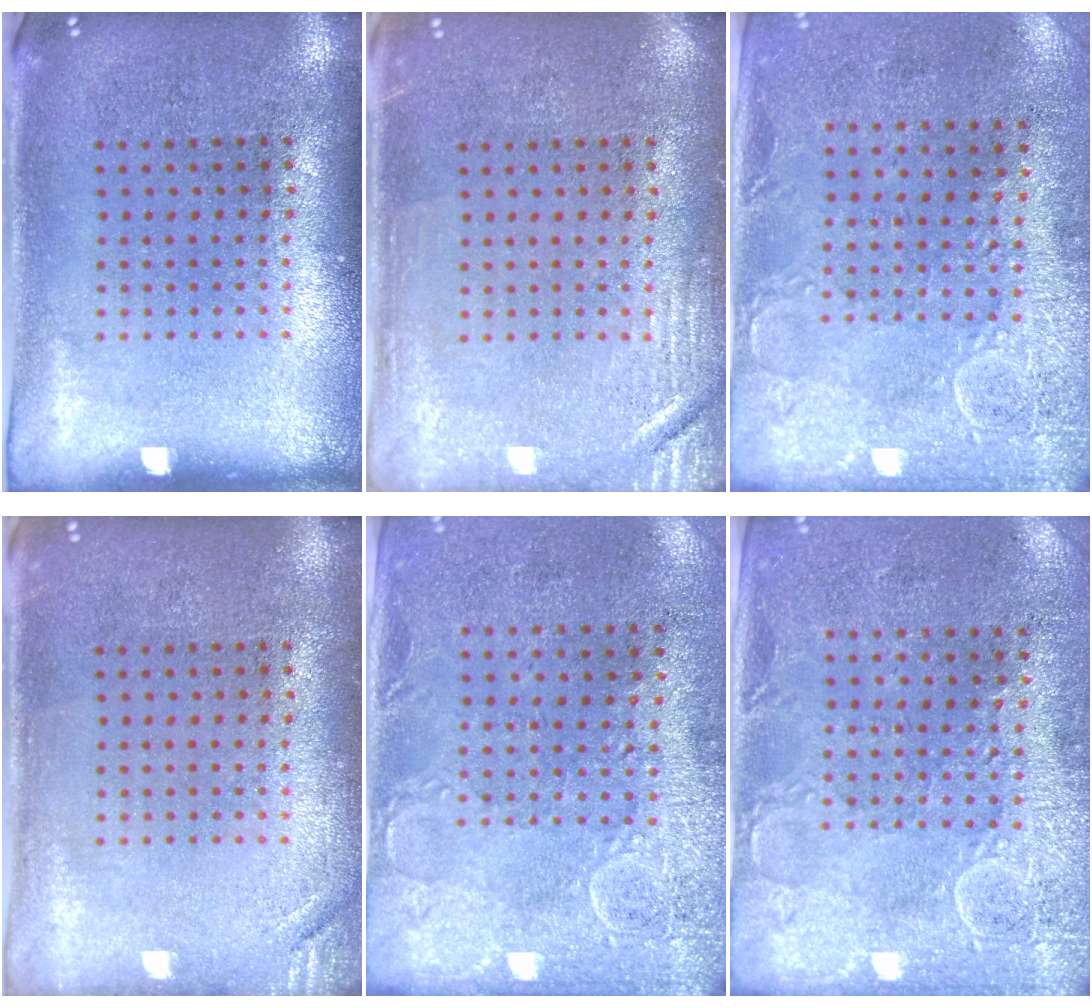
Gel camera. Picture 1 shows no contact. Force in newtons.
{"total": 2.5, "press": 2.5, "slide": 0.4}
{"total": 2.9, "press": 2.3, "slide": 1.7}
{"total": 1.3, "press": 1.3, "slide": 0.3}
{"total": 2.9, "press": 2.3, "slide": 1.8}
{"total": 2.9, "press": 2.6, "slide": 1.2}